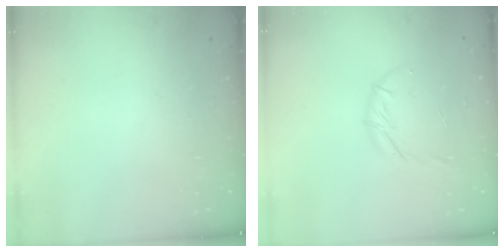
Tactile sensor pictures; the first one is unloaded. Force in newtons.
{"total": 5.8, "press": 5.7, "slide": 1.3}